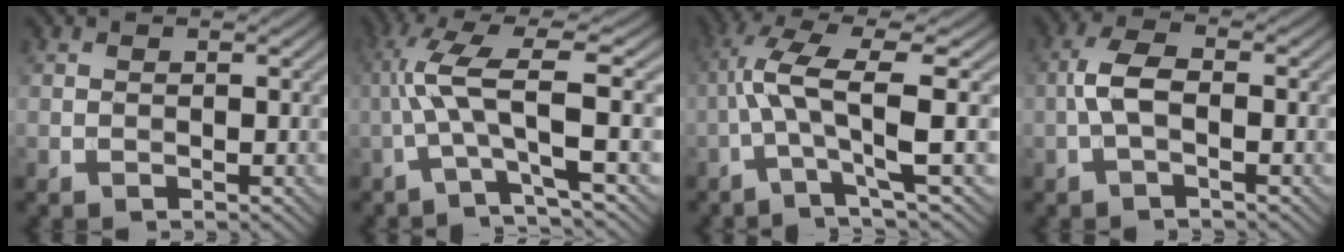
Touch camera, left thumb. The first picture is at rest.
{"total": 8.2, "force": [-0.9, 1.2, 8.1], "torque": [-0.157, 0.025, -0.032]}
{"total": 8.2, "force": [-0.8, 1.3, 8.1], "torque": [-0.148, 0.024, -0.032]}
{"total": 3.9, "force": [-0.9, 1.4, 3.5], "torque": [-0.080, 0.009, -0.026]}